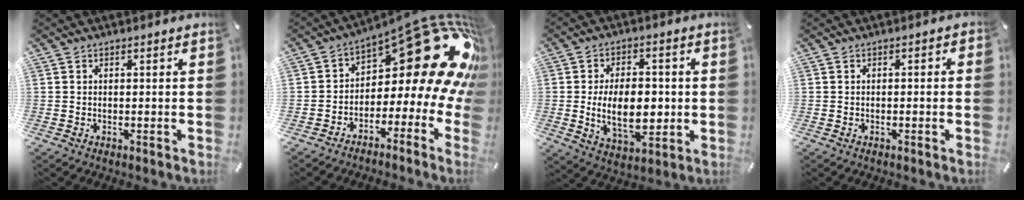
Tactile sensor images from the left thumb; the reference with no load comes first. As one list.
[{"total": 22.2, "force": [9.1, 10.3, 17.4], "torque": [-0.204, -0.086, 0.159]}, {"total": 13.3, "force": [-1.0, 7.9, 10.7], "torque": [-0.188, -0.007, -0.019]}, {"total": 0.9, "force": [-0.6, 0.4, 0.6], "torque": [-0.011, 0.001, -0.012]}]